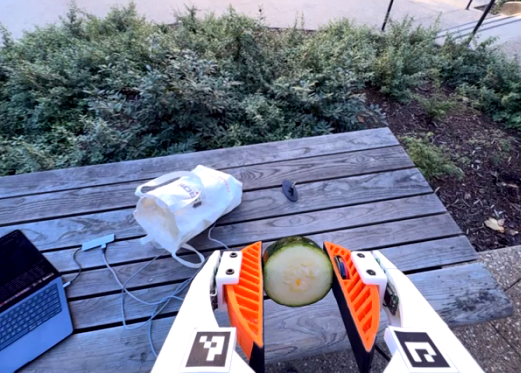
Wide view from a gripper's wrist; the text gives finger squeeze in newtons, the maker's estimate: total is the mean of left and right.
{"total": 9.6, "left": 9.3, "right": 9.9}